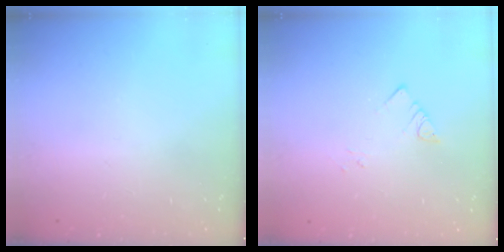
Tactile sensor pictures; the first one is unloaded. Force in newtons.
{"total": 2.8, "press": 2.8, "slide": 0.2}